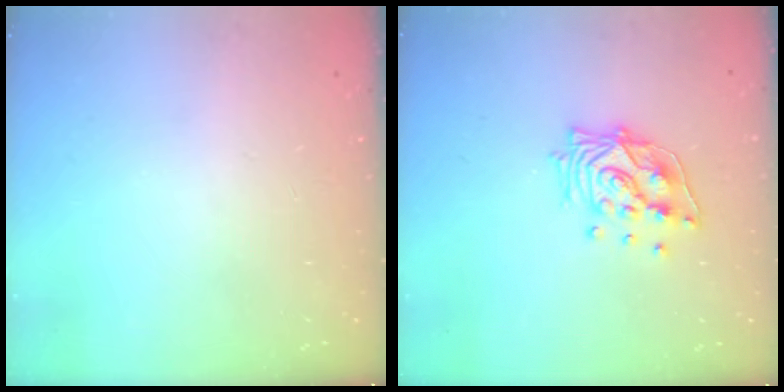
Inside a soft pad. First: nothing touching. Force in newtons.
{"total": 14.1, "press": 14.0, "slide": 1.8}